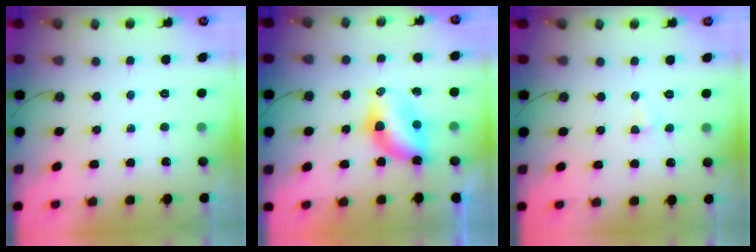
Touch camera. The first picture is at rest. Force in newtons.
{"total": 6.9, "press": 6.7, "slide": 1.5}
{"total": 3.0, "press": 2.9, "slide": 0.5}